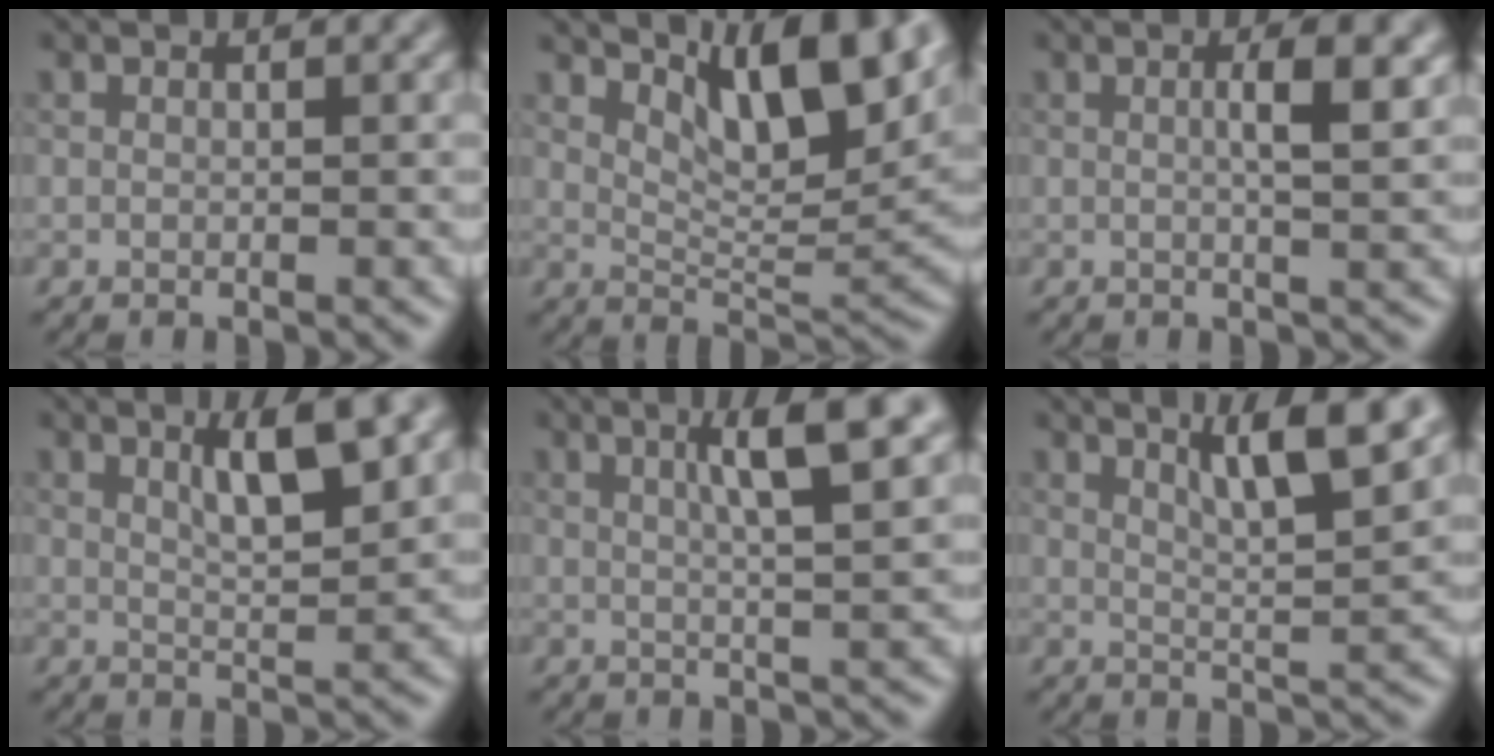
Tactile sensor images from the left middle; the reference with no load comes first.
{"total": 9.0, "force": [5.2, 2.9, 6.7], "torque": [-0.104, -0.001, 0.091]}
{"total": 3.4, "force": [0.6, 0.8, 3.3], "torque": [-0.047, 0.004, 0.005]}
{"total": 4.8, "force": [2.2, 1.0, 4.2], "torque": [-0.068, 0.001, 0.035]}
{"total": 6.3, "force": [2.4, 1.3, 5.7], "torque": [-0.074, 0.011, 0.033]}
{"total": 6.2, "force": [3.4, 1.1, 5.1], "torque": [-0.075, 0.004, 0.057]}